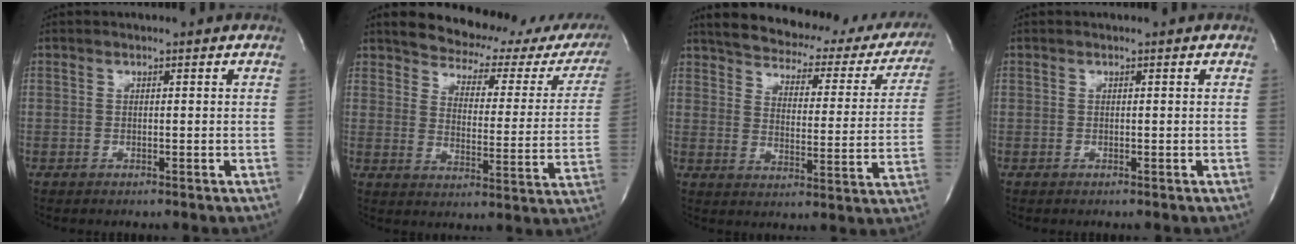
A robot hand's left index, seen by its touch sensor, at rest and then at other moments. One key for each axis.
{"total": 19.0, "fx": 16.9, "fy": 6.0, "fz": 6.1, "tx": -0.059, "ty": -0.042, "tz": 0.187}
{"total": 25.6, "fx": 22.2, "fy": 8.4, "fz": 9.5, "tx": -0.136, "ty": -0.025, "tz": 0.260}
{"total": 0.0}